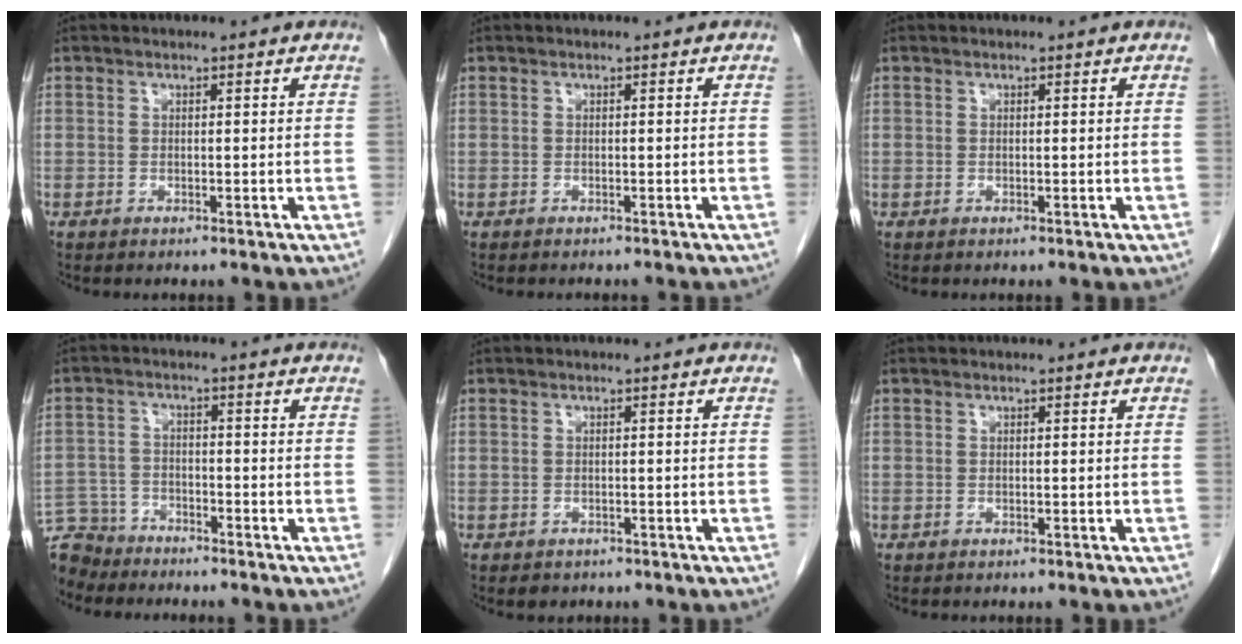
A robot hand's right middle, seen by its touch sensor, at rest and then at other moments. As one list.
[{"total": 3.0, "force": [-2.7, 0.3, 1.1], "torque": [-0.014, -0.003, -0.032]}, {"total": 0.0}, {"total": 7.2, "force": [-6.7, 2.6, -0.2], "torque": [0.001, 0.000, -0.127]}, {"total": 1.4, "force": [-1.0, 0.9, 0.3], "torque": [-0.008, 0.000, -0.010]}, {"total": 0.0}]